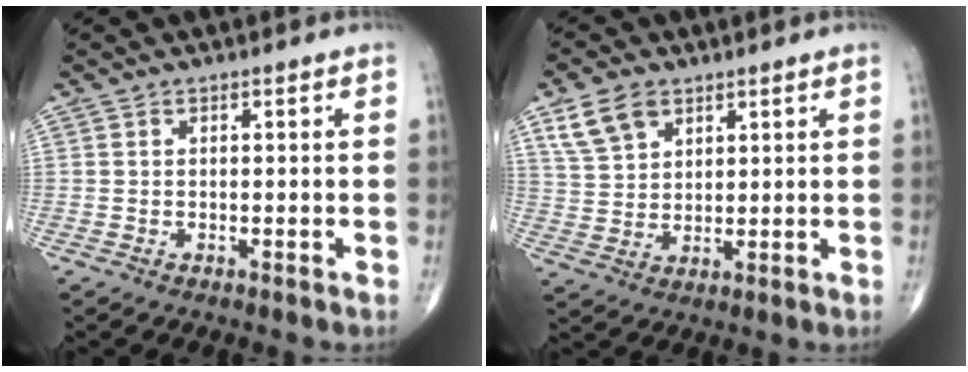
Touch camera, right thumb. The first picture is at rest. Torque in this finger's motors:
{"motor_torque": [-0.97, 1.02, 0.57, 0.53, 0.07]}